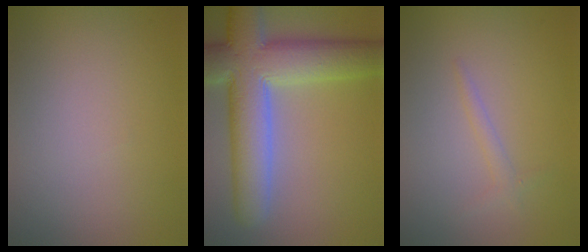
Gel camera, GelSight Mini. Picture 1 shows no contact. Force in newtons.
{"total": 10.9, "press": 10.9, "slide": 1.1}
{"total": 1.0, "press": 1.0, "slide": 0.1}